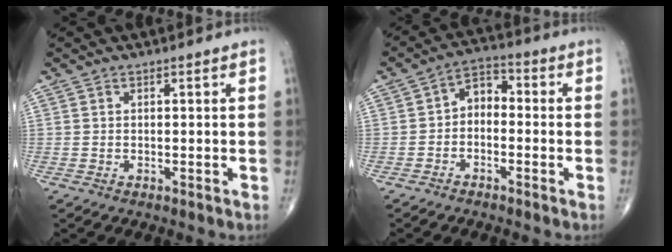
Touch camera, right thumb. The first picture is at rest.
{"total": 5.2, "force": [-1.0, 3.6, 3.6], "torque": [-0.041, 0.029, -0.033]}